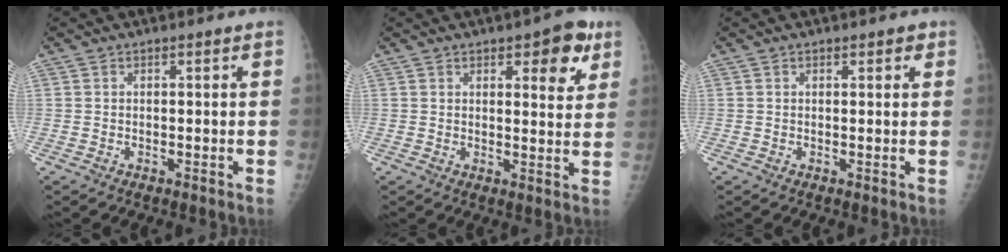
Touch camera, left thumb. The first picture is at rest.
{"total": 7.7, "force": [3.9, 3.1, 5.9], "torque": [-0.047, -0.015, 0.042]}
{"total": 1.4, "force": [0.8, 0.6, 0.9], "torque": [-0.004, 0.000, 0.007]}